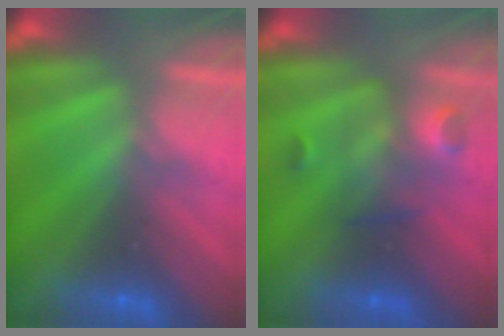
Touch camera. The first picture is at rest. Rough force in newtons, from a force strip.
{"total": 2.9}